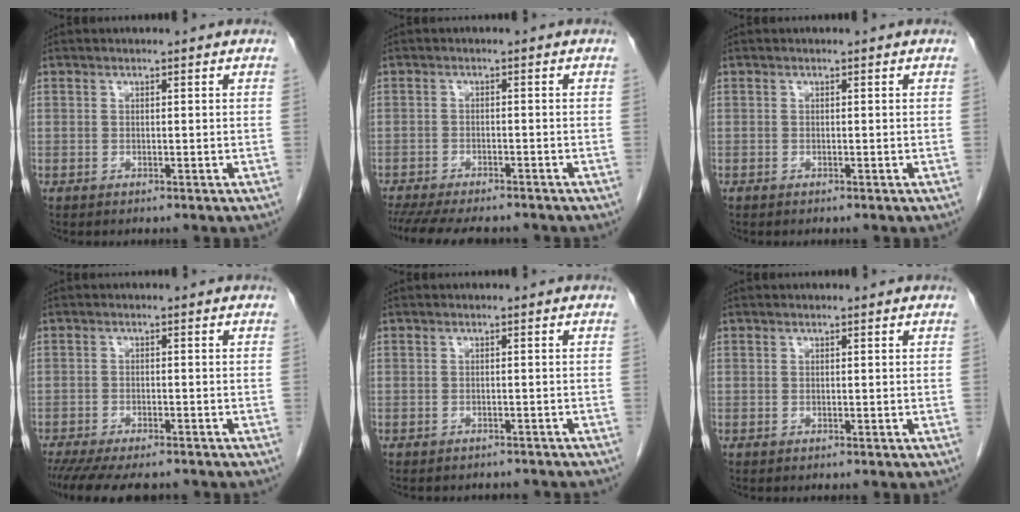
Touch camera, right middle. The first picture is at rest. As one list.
[{"total": 12.9, "force": [-11.1, 3.3, 5.6], "torque": [-0.109, -0.013, -0.154]}, {"total": 0.0}, {"total": 11.5, "force": [-9.8, 3.0, 5.3], "torque": [-0.089, -0.016, -0.139]}, {"total": 6.4, "force": [-5.8, 2.2, 1.6], "torque": [-0.019, 0.002, -0.061]}, {"total": 0.0}]